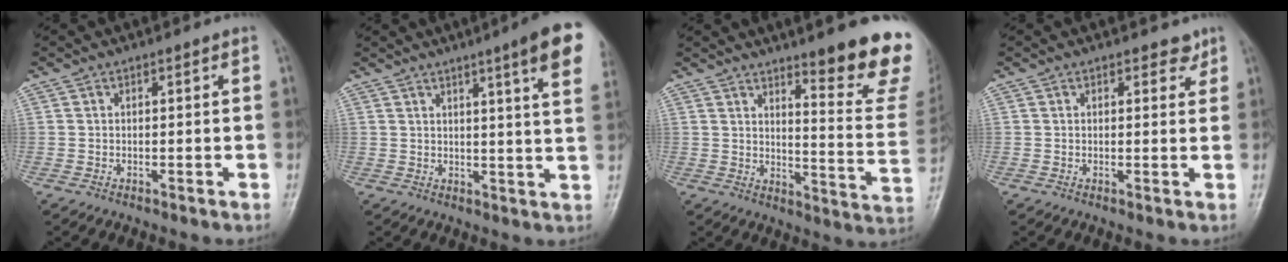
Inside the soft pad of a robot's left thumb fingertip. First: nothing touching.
{"total": 11.6, "force": [6.4, 0.6, 9.6], "torque": [-0.115, -0.025, 0.068]}
{"total": 16.0, "force": [11.6, 2.0, 10.8], "torque": [-0.105, -0.094, 0.155]}
{"total": 2.0, "force": [1.5, 1.1, 0.7], "torque": [0.008, -0.008, 0.014]}